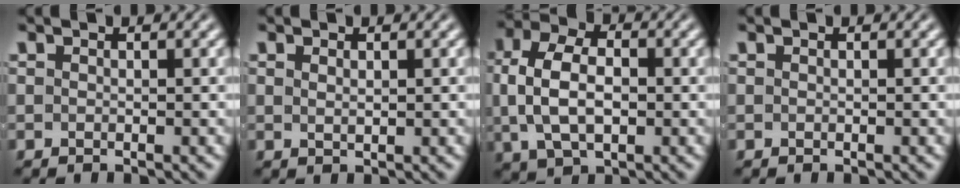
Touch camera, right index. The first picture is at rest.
{"total": 0.9, "force": [0.4, -0.7, 0.3], "torque": [-0.001, -0.008, 0.017]}
{"total": 7.0, "force": [0.3, 4.8, 5.1], "torque": [-0.113, -0.007, 0.012]}
{"total": 0.0}